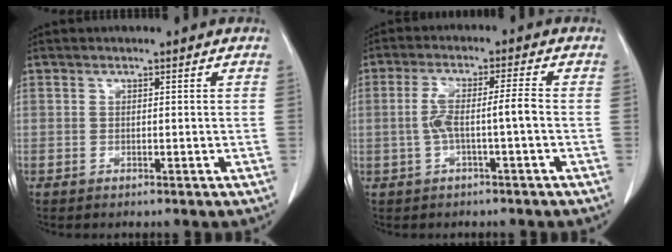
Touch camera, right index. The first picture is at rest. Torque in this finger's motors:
{"motor_torque": [0.54, -0.07, 0.29, 0.09]}